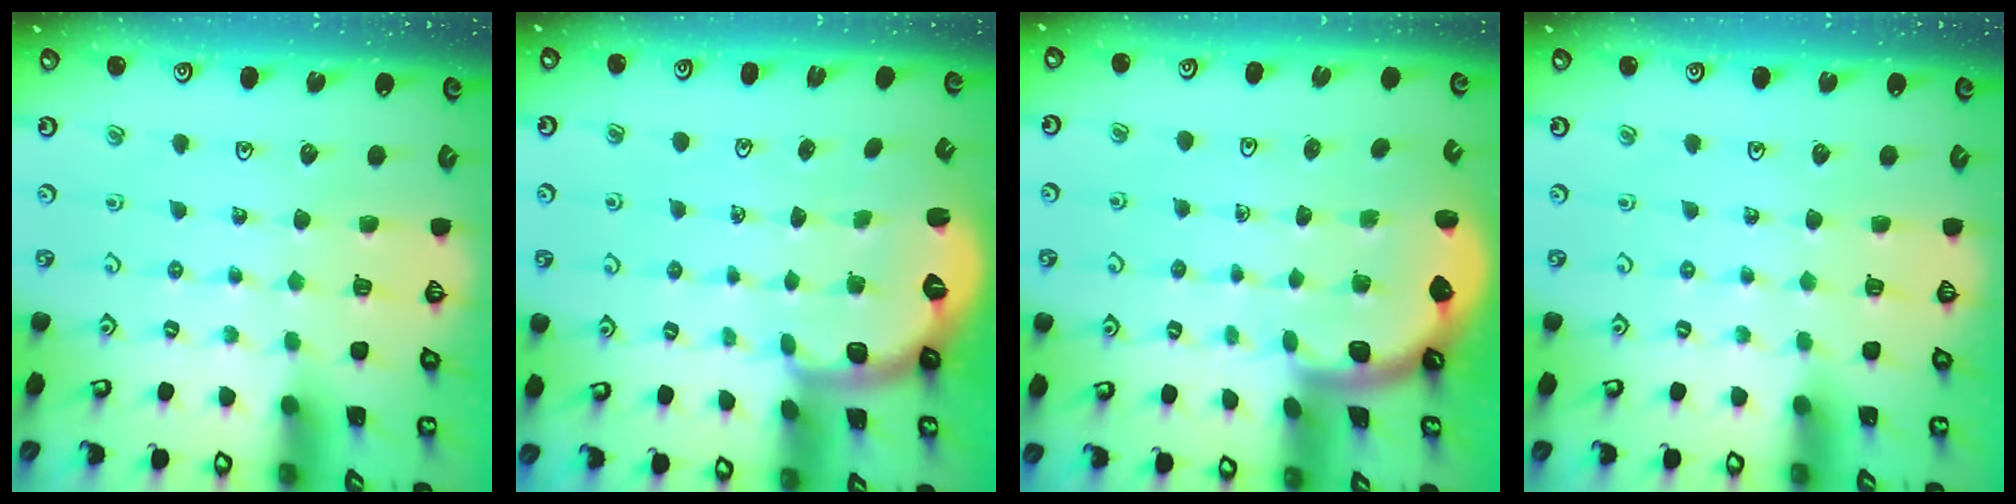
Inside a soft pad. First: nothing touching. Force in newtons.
{"total": 2.3, "press": 1.7, "slide": 1.6}
{"total": 1.6, "press": 1.6, "slide": 0.1}
{"total": 0.0}